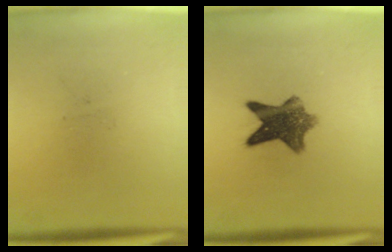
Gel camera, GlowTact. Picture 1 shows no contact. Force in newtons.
{"total": 8.7}